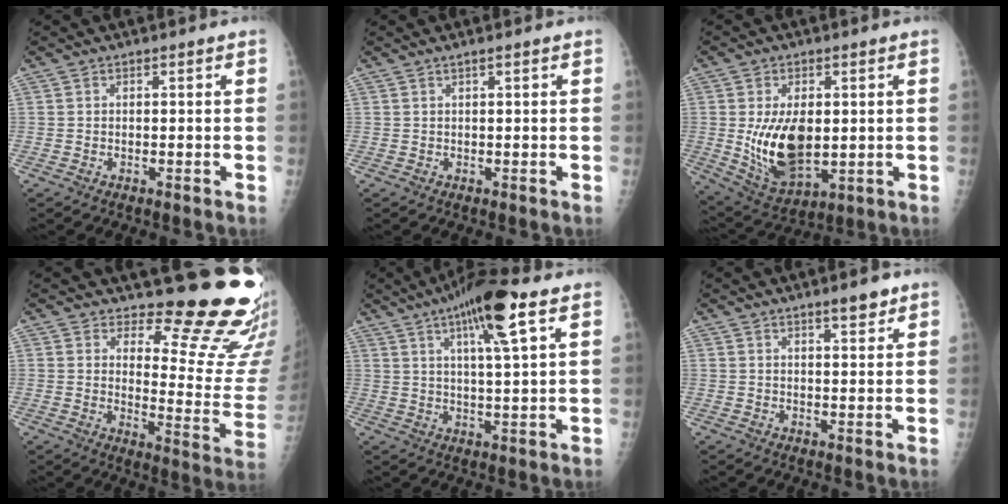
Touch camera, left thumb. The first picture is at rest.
{"total": 0.8, "force": [0.5, -0.1, 0.6], "torque": [-0.006, 0.001, 0.011]}
{"total": 12.7, "force": [0.1, 7.2, 10.5], "torque": [-0.164, -0.017, 0.025]}
{"total": 17.1, "force": [15.3, 4.2, 6.2], "torque": [-0.030, -0.173, 0.180]}
{"total": 12.9, "force": [6.4, 2.0, 11.0], "torque": [-0.181, -0.011, 0.105]}
{"total": 3.9, "force": [2.8, 0.7, 2.6], "torque": [-0.026, -0.018, 0.043]}